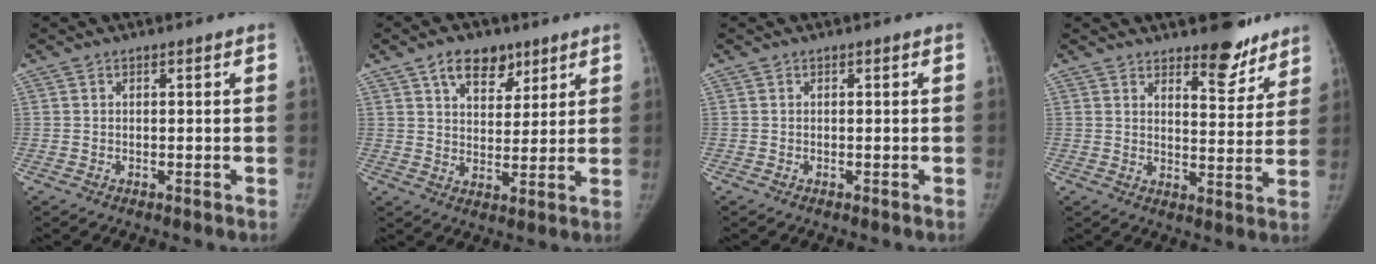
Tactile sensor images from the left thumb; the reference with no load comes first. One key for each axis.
{"total": 8.9, "fx": 5.4, "fy": 5.3, "fz": 4.6, "tx": -0.042, "ty": -0.027, "tz": 0.088}
{"total": 0.0}
{"total": 9.0, "fx": 7.2, "fy": 3.3, "fz": 4.4, "tx": -0.024, "ty": -0.054, "tz": 0.104}